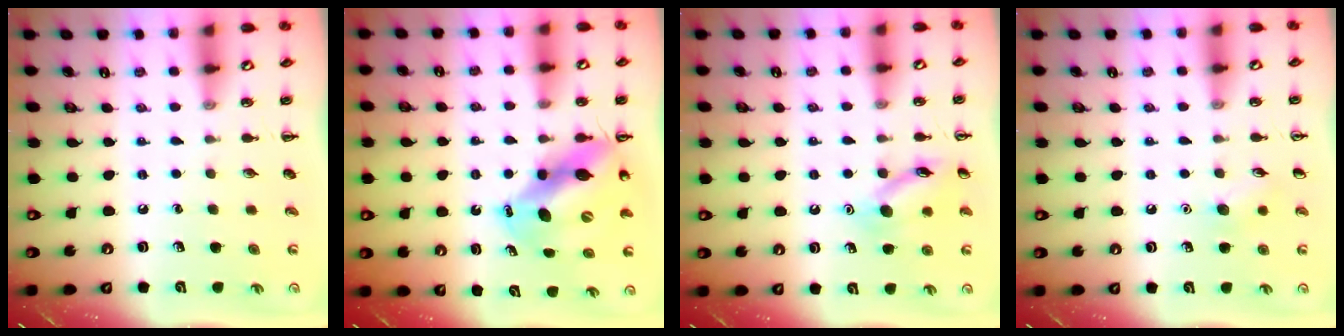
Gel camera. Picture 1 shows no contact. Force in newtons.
{"total": 10.4, "press": 10.1, "slide": 2.6}
{"total": 11.9, "press": 11.9, "slide": 0.6}
{"total": 6.1, "press": 5.9, "slide": 1.8}